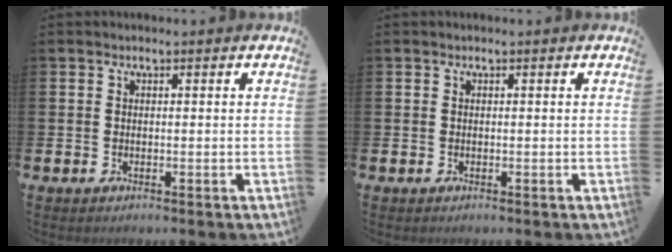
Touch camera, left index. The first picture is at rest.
{"total": 0.0}